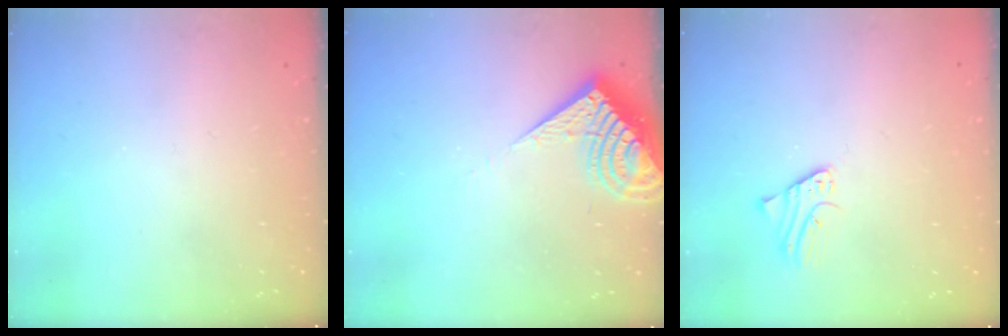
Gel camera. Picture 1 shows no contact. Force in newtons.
{"total": 11.3, "press": 11.2, "slide": 1.2}
{"total": 1.8, "press": 1.7, "slide": 0.1}